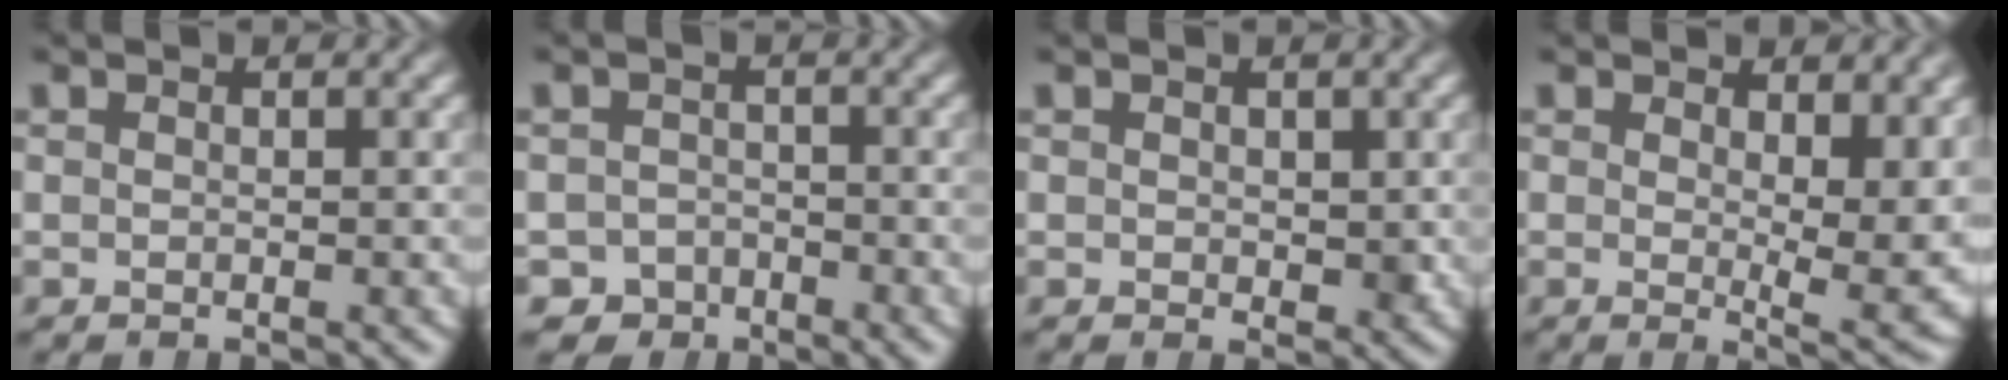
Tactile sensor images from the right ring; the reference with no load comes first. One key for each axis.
{"total": 5.0, "fx": -3.7, "fy": 3.4, "fz": 0.1, "tx": 0.015, "ty": -0.019, "tz": -0.064}
{"total": 1.3, "fx": 0.2, "fy": 1.0, "fz": 0.8, "tx": -0.010, "ty": -0.015, "tz": 0.015}
{"total": 4.6, "fx": 0.7, "fy": 0.7, "fz": 4.5, "tx": -0.046, "ty": -0.025, "tz": 0.018}